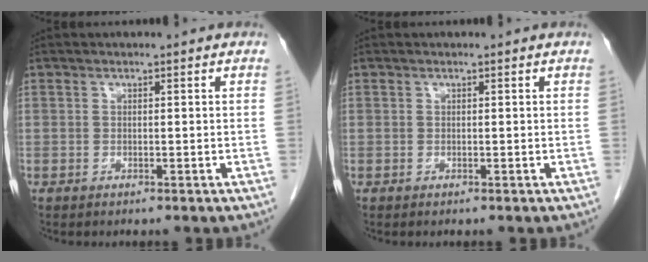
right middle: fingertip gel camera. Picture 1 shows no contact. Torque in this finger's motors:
{"motor_torque": [0.15, -0.30, 0.02, 0.01]}